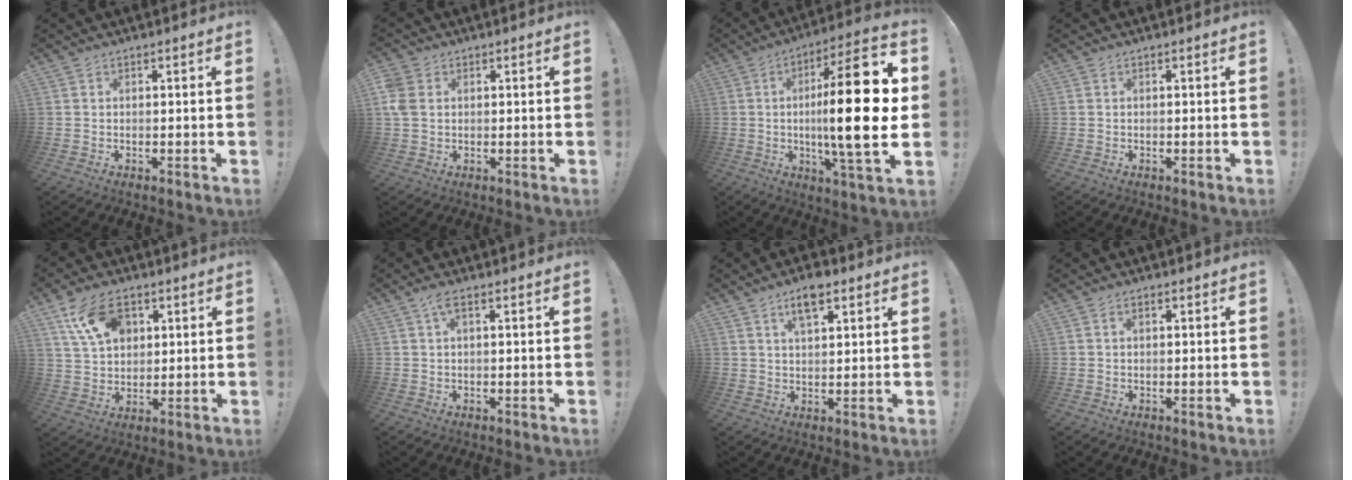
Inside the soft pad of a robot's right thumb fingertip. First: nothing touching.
{"total": 5.7, "force": [1.3, 4.5, 3.3], "torque": [-0.073, 0.006, 0.027]}
{"total": 24.4, "force": [0.0, 4.6, 24.0], "torque": [-0.403, -0.006, -0.012]}
{"total": 0.0}
{"total": 13.3, "force": [6.2, 8.7, 7.9], "torque": [-0.125, -0.013, 0.120]}
{"total": 2.7, "force": [0.9, 0.6, 2.5], "torque": [-0.051, 0.005, 0.013]}
{"total": 6.8, "force": [3.9, 2.8, 4.9], "torque": [-0.078, -0.008, 0.066]}
{"total": 0.9, "force": [0.3, 0.4, 0.7], "torque": [-0.008, 0.000, 0.003]}